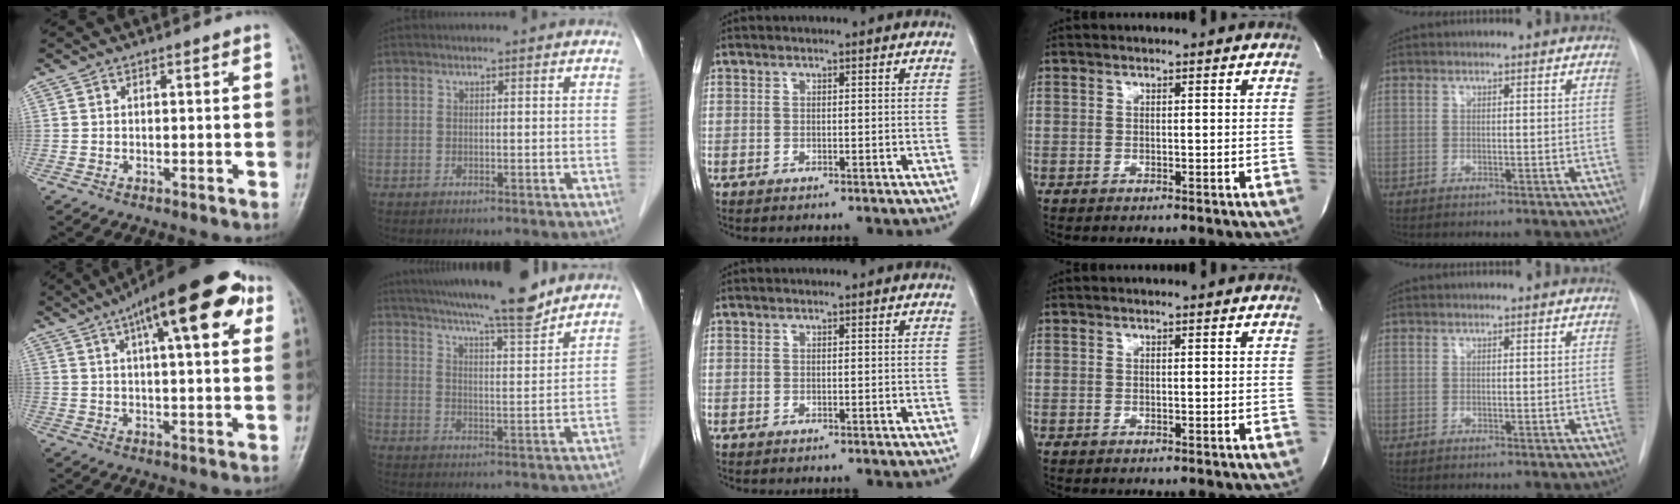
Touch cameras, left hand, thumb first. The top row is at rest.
{"thumb": {"total": 19.9, "force": [9.5, 6.2, 16.4], "torque": [-0.224, 0.006, 0.135]}, "index": {"total": 15.6, "force": [13.5, 0.7, 7.8], "torque": [-0.124, 0.002, 0.201]}}